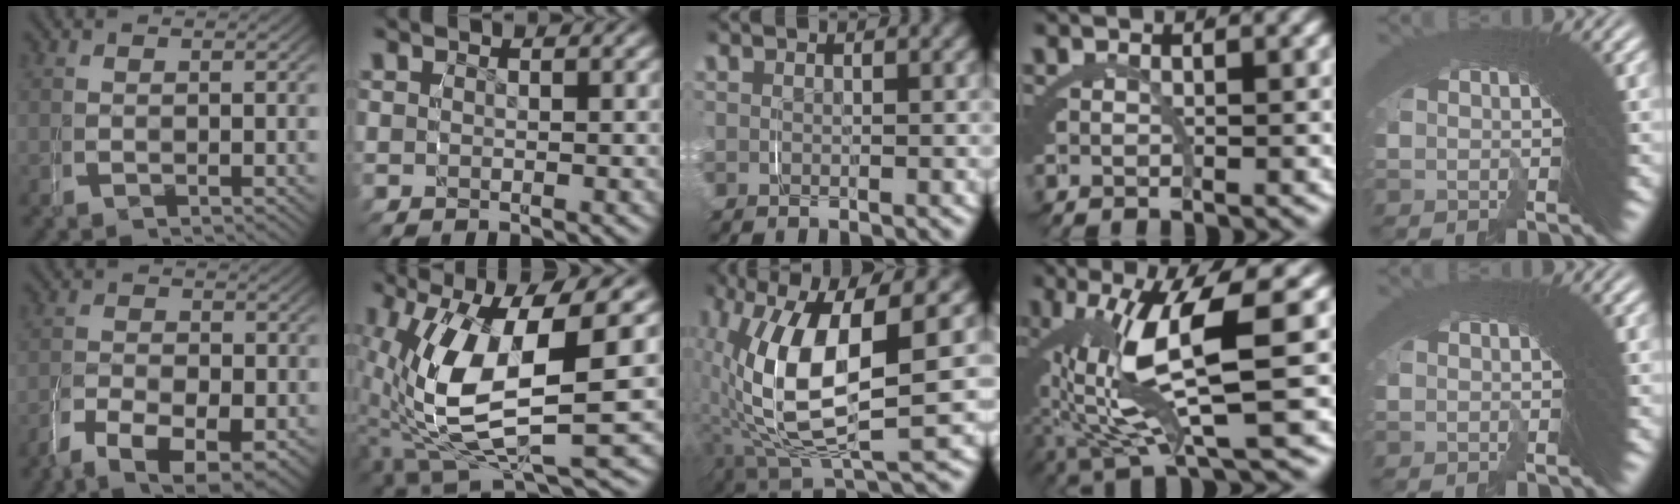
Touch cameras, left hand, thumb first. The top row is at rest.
{"thumb": {"total": 6.7, "force": [-3.4, 4.3, 3.9], "torque": [-0.073, -0.040, -0.041]}, "index": {"total": 13.1, "force": [-1.3, 6.8, 11.1], "torque": [-0.226, -0.035, 0.001]}, "middle": {"total": 11.9, "force": [0.1, 5.1, 10.8], "torque": [-0.219, -0.021, 0.020]}, "ring": {"total": 11.0, "force": [0.7, 3.4, 10.5], "torque": [-0.170, 0.013, 0.018]}}